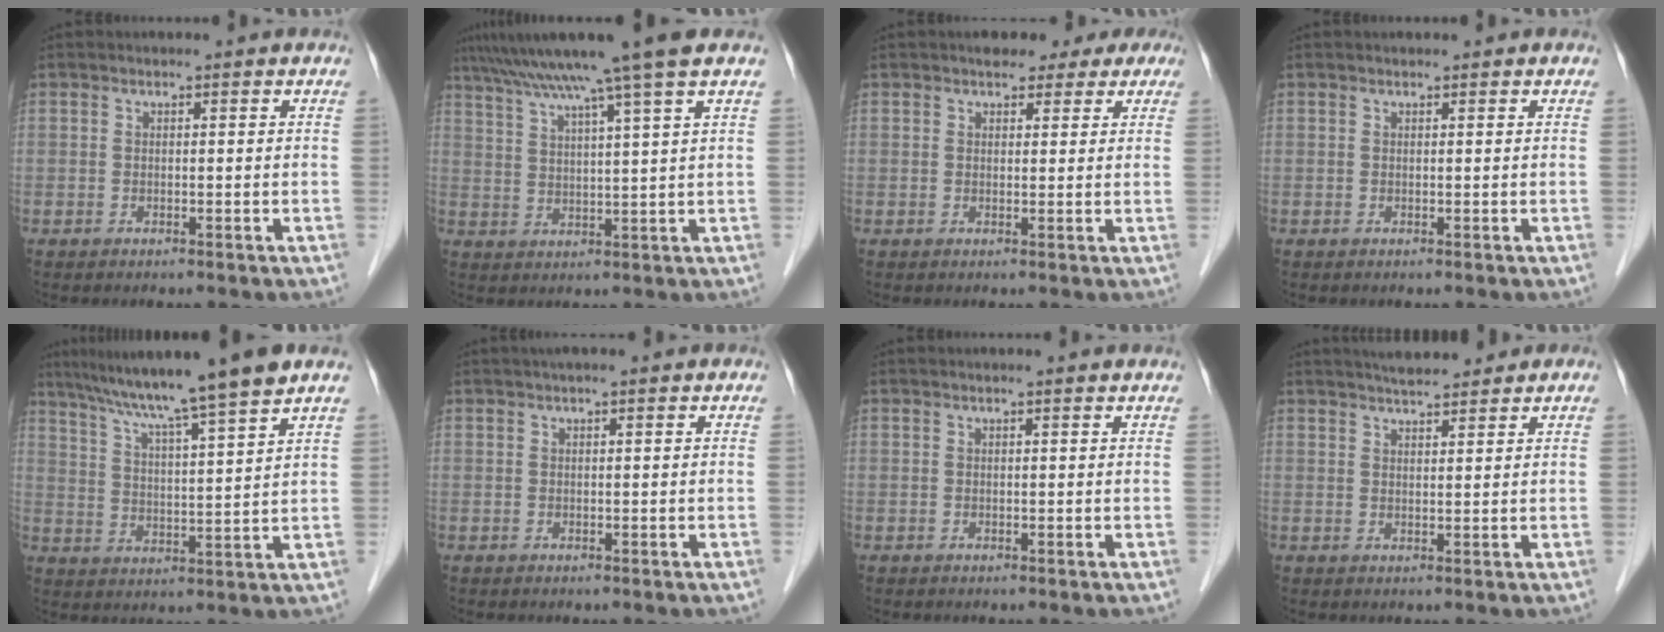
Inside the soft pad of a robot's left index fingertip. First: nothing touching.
{"total": 12.0, "force": [9.3, -2.4, 7.3], "torque": [-0.124, 0.012, 0.135]}
{"total": 6.5, "force": [4.8, 3.5, 2.6], "torque": [-0.017, 0.018, 0.052]}
{"total": 0.6, "force": [0.5, 0.2, 0.2], "torque": [-0.009, 0.005, 0.008]}
{"total": 13.8, "force": [10.9, -1.5, 8.4], "torque": [-0.140, 0.015, 0.169]}
{"total": 1.6, "force": [0.8, 0.3, 1.4], "torque": [-0.026, 0.011, 0.010]}
{"total": 0.7, "force": [0.5, 0.0, 0.5], "torque": [-0.012, 0.006, 0.010]}
{"total": 4.3, "force": [3.9, 0.6, 1.8], "torque": [-0.029, 0.016, 0.065]}